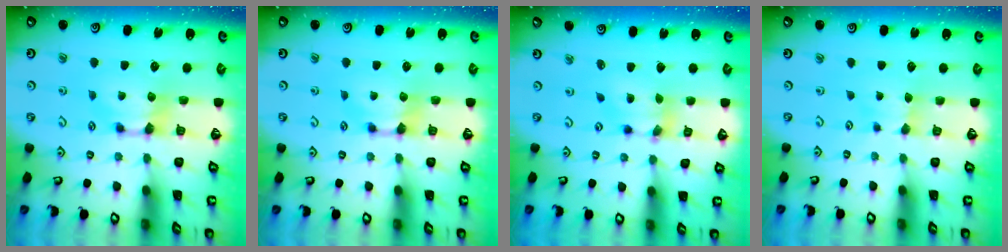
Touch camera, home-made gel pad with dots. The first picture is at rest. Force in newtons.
{"total": 0.0}
{"total": 4.4, "press": 4.1, "slide": 1.4}
{"total": 2.5, "press": 2.5, "slide": 0.4}